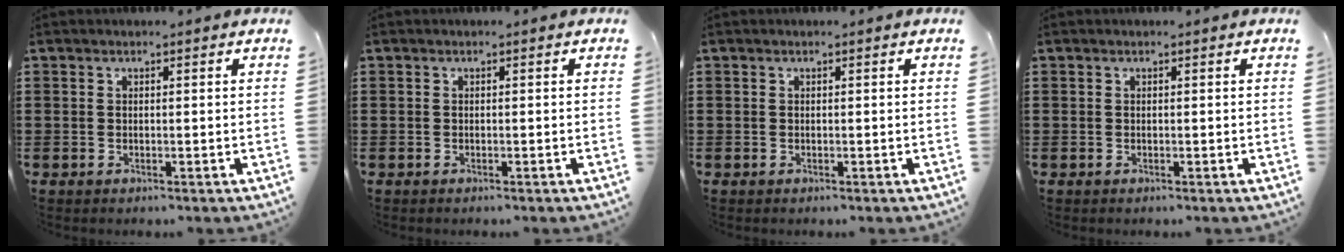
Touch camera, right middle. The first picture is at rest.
{"total": 0.0}
{"total": 0.0}
{"total": 0.0}